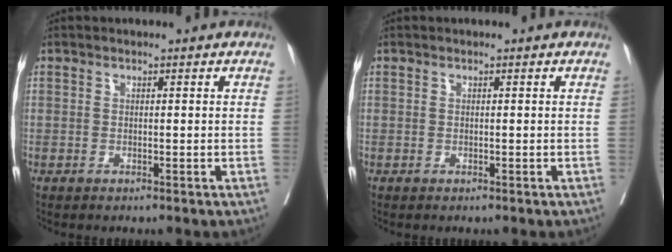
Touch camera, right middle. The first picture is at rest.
{"total": 0.0}